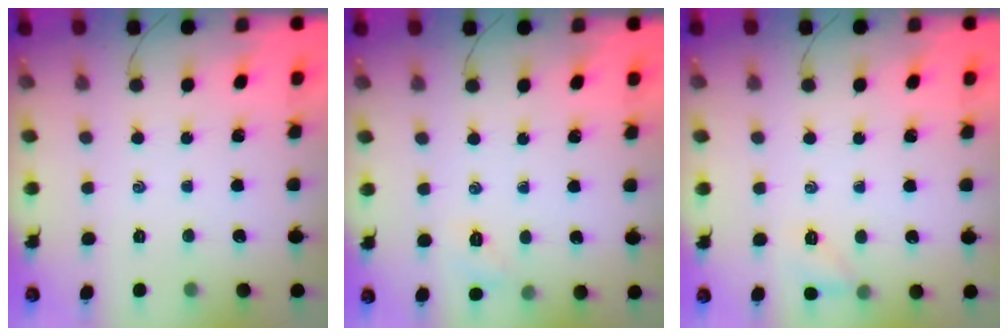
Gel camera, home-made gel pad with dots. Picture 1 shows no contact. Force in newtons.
{"total": 4.8, "press": 4.7, "slide": 1.3}
{"total": 6.3, "press": 6.1, "slide": 1.5}